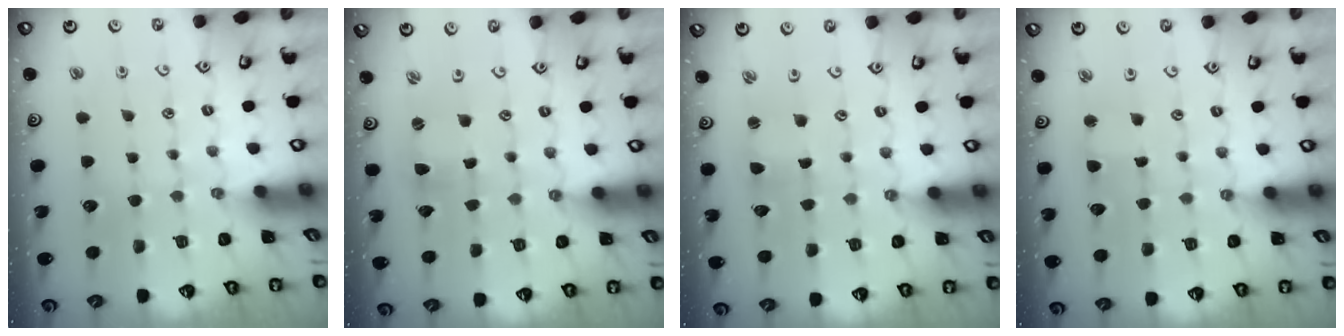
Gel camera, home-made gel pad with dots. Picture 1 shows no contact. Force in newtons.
{"total": 0.7, "press": 0.7, "slide": 0.1}
{"total": 1.1, "press": 1.1, "slide": 0.1}
{"total": 2.1, "press": 2.1, "slide": 0.2}